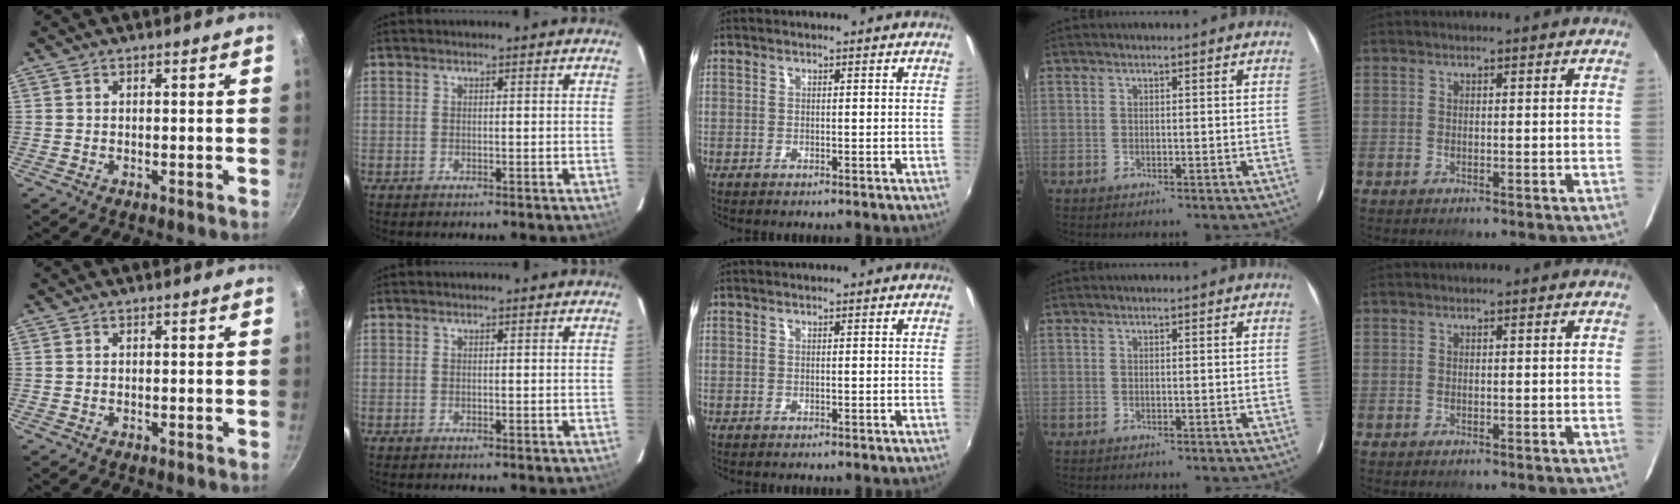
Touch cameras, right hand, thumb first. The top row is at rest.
{}